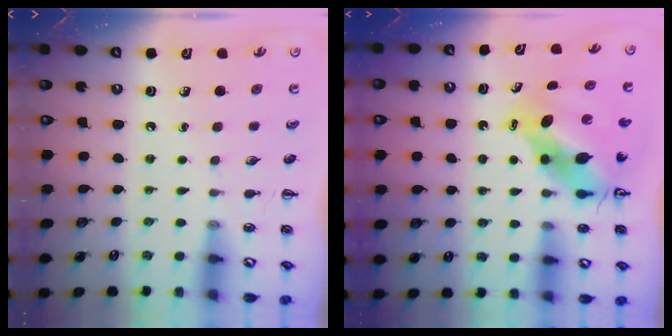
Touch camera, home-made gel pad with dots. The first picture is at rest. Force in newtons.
{"total": 8.4, "press": 8.0, "slide": 2.5}